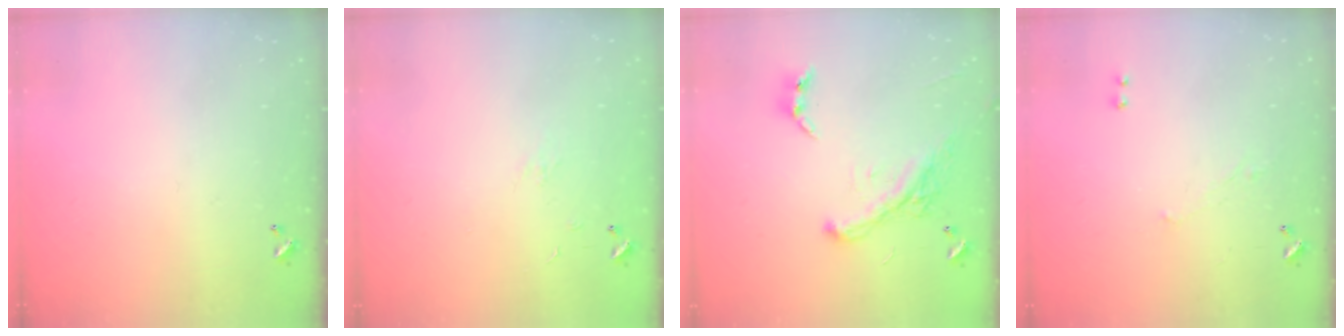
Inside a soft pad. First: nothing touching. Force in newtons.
{"total": 4.7, "press": 4.6, "slide": 0.7}
{"total": 2.2, "press": 2.2, "slide": 0.1}
{"total": 1.2, "press": 0.8, "slide": 0.9}